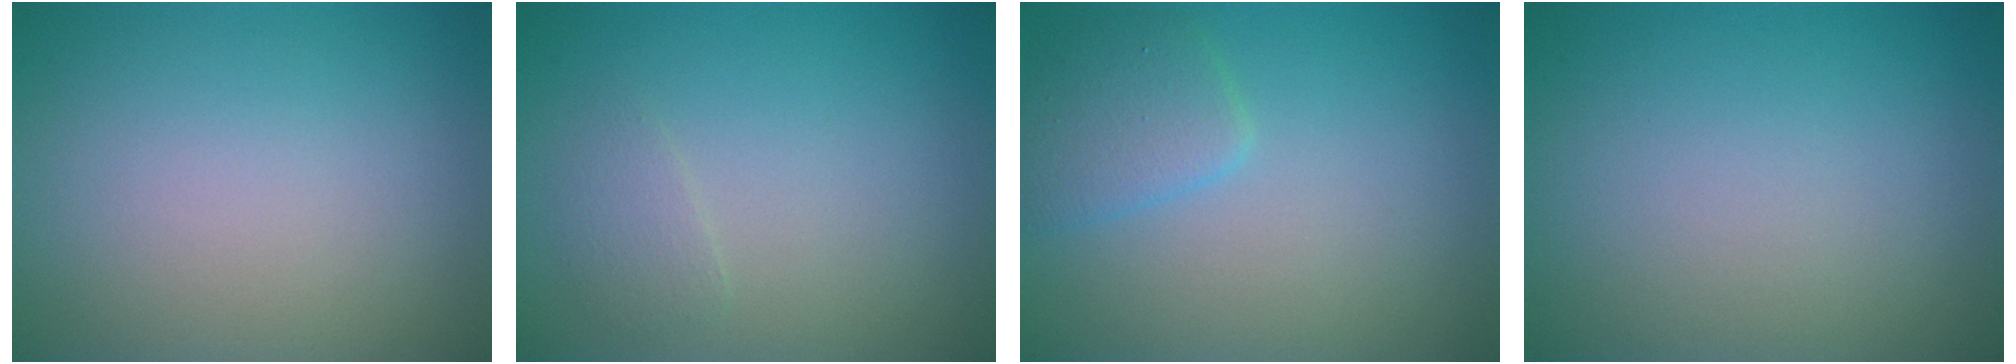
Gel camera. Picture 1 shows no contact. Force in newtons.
{"total": 1.2, "press": 1.2, "slide": 0.1}
{"total": 2.4, "press": 2.4, "slide": 0.0}
{"total": 0.0}